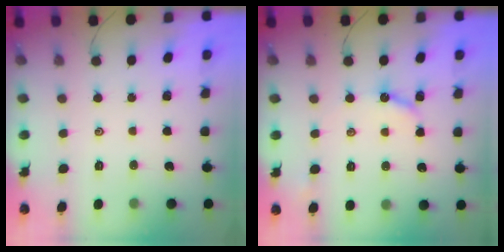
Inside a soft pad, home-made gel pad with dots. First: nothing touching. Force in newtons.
{"total": 6.5, "press": 6.5, "slide": 0.5}